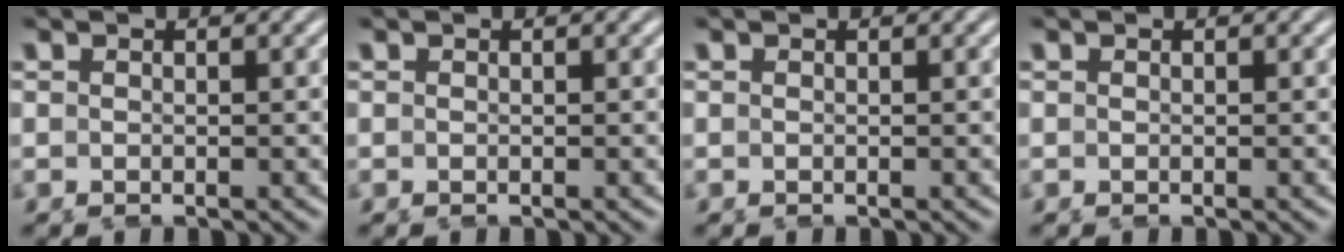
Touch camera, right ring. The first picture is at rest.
{"total": 0.0}
{"total": 0.0}
{"total": 0.0}